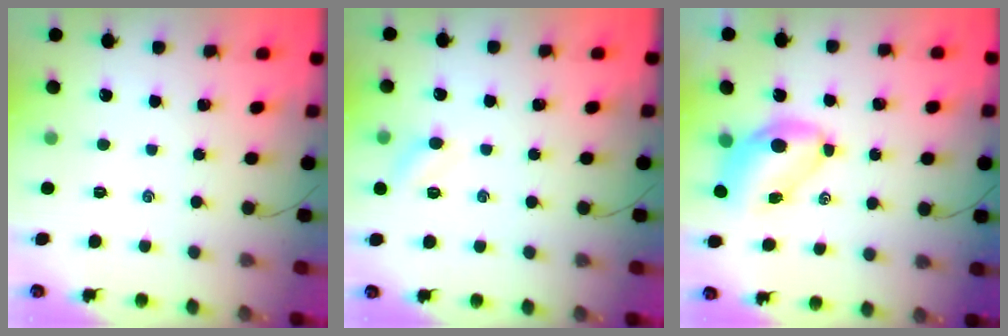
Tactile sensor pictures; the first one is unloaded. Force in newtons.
{"total": 5.1, "press": 4.9, "slide": 1.6}
{"total": 7.5, "press": 7.4, "slide": 1.0}